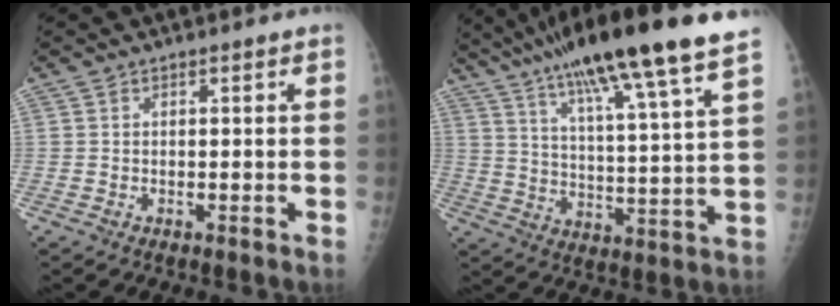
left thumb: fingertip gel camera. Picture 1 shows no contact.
{"total": 22.5, "force": [15.4, 2.2, 16.3], "torque": [-0.263, -0.031, 0.244]}